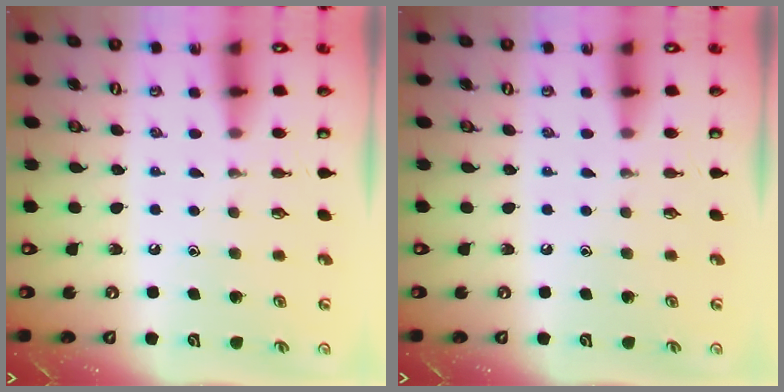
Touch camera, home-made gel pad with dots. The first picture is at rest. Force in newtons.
{"total": 0.0}